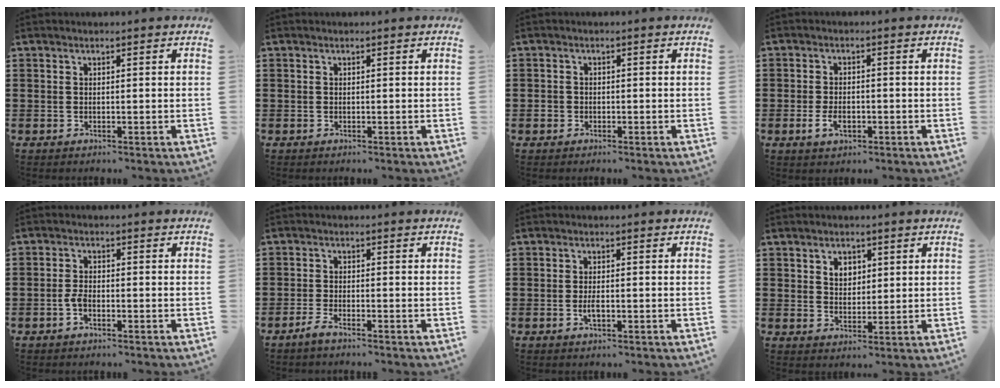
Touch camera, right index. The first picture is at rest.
{"total": 0.0}
{"total": 1.2, "force": [-0.7, 0.9, 0.3], "torque": [-0.008, 0.000, -0.017]}
{"total": 3.0, "force": [-1.2, 1.6, 2.3], "torque": [-0.049, -0.004, -0.023]}
{"total": 2.4, "force": [-1.1, 1.1, 1.8], "torque": [-0.051, -0.002, -0.025]}
{"total": 2.1, "force": [-1.8, 0.0, 1.0], "torque": [-0.033, -0.005, -0.040]}
{"total": 2.1, "force": [-0.5, 0.7, 1.9], "torque": [-0.041, -0.004, -0.011]}
{"total": 3.0, "force": [1.3, 2.3, 1.3], "torque": [-0.035, 0.011, 0.023]}